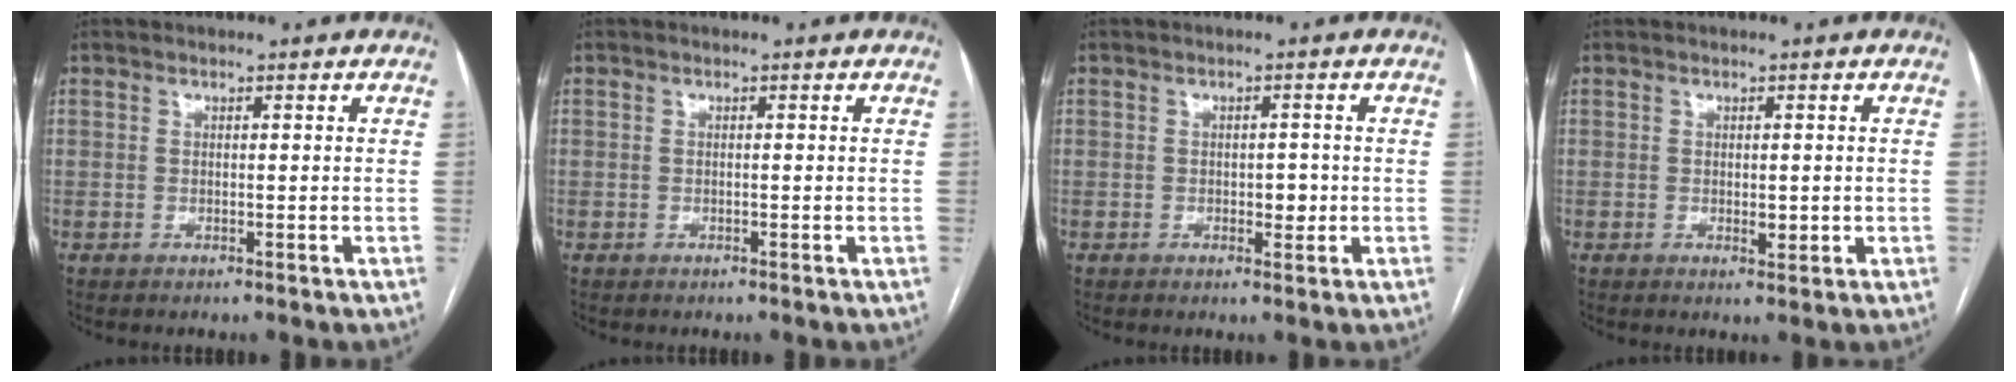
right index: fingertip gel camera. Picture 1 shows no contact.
{"total": 0.0}
{"total": 2.2, "force": [-0.3, 1.2, 1.8], "torque": [-0.023, 0.001, -0.001]}
{"total": 1.9, "force": [-0.1, 0.9, 1.7], "torque": [-0.024, -0.003, 0.002]}